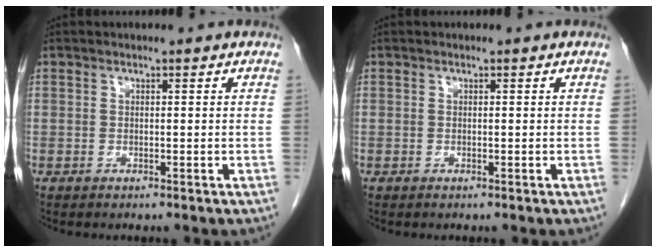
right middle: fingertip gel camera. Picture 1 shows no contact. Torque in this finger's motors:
{"motor_torque": [0.57, -0.36, 0.04, 0.00]}